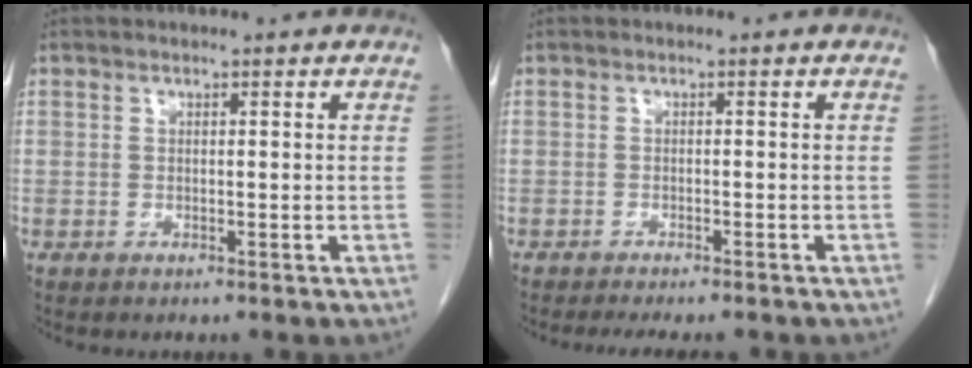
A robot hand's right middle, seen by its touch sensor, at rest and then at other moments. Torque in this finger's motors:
{"motor_torque": [0.06, -0.04, 0.02, 0.02]}